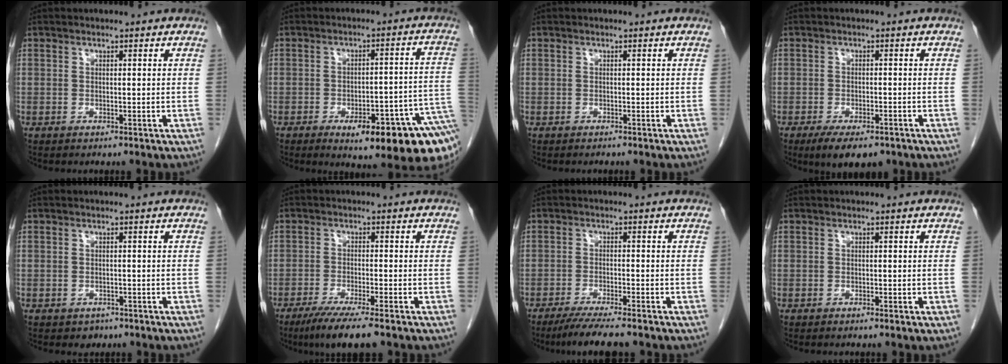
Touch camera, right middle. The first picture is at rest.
{"total": 16.8, "force": [-8.8, 3.3, 13.9], "torque": [-0.097, 0.016, -0.111]}
{"total": 0.0}
{"total": 7.0, "force": [-4.9, 2.5, 4.4], "torque": [-0.063, -0.010, -0.073]}
{"total": 1.7, "force": [-1.1, 1.2, 0.3], "torque": [-0.006, 0.001, -0.012]}
{"total": 7.3, "force": [-5.3, -0.1, 5.1], "torque": [-0.080, -0.019, -0.086]}
{"total": 7.1, "force": [-5.8, 0.1, 4.1], "torque": [-0.060, -0.018, -0.092]}
{"total": 0.5, "force": [-0.3, -0.1, 0.4], "torque": [-0.011, 0.000, -0.003]}